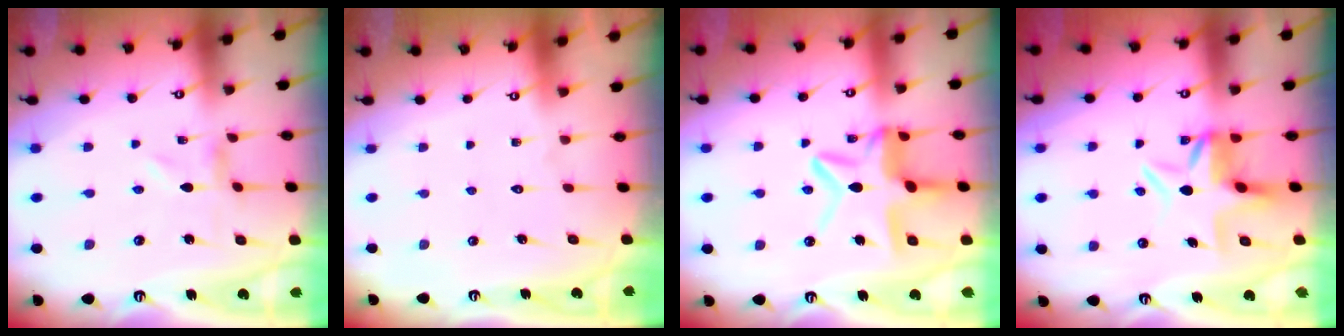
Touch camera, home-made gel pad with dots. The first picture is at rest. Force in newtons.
{"total": 1.6, "press": 1.6, "slide": 0.1}
{"total": 13.5, "press": 13.5, "slide": 1.2}
{"total": 6.2, "press": 6.2, "slide": 0.7}